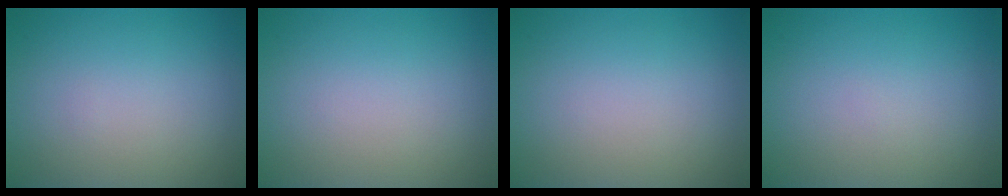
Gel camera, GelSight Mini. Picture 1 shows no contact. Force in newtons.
{"total": 0.0}
{"total": 0.0}
{"total": 0.0}